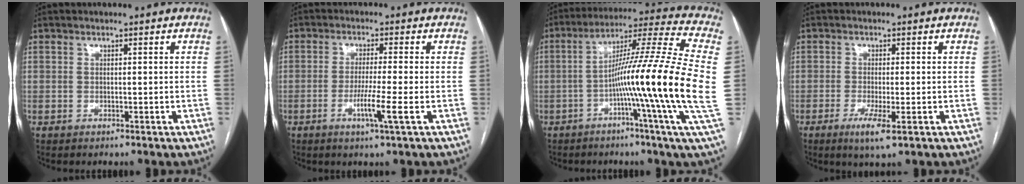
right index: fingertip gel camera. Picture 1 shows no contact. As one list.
[{"total": 5.2, "force": [-1.8, -0.9, 4.9], "torque": [-0.093, -0.014, -0.035]}, {"total": 20.8, "force": [-2.5, -2.7, 20.4], "torque": [-0.306, -0.003, -0.062]}, {"total": 4.3, "force": [-2.0, 0.3, 3.8], "torque": [-0.069, -0.011, -0.033]}]